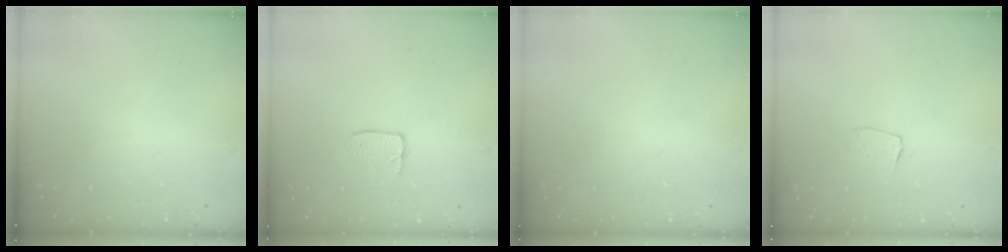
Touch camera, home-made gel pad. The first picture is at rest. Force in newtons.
{"total": 3.3, "press": 3.3, "slide": 0.1}
{"total": 0.0}
{"total": 3.7, "press": 3.7, "slide": 0.2}